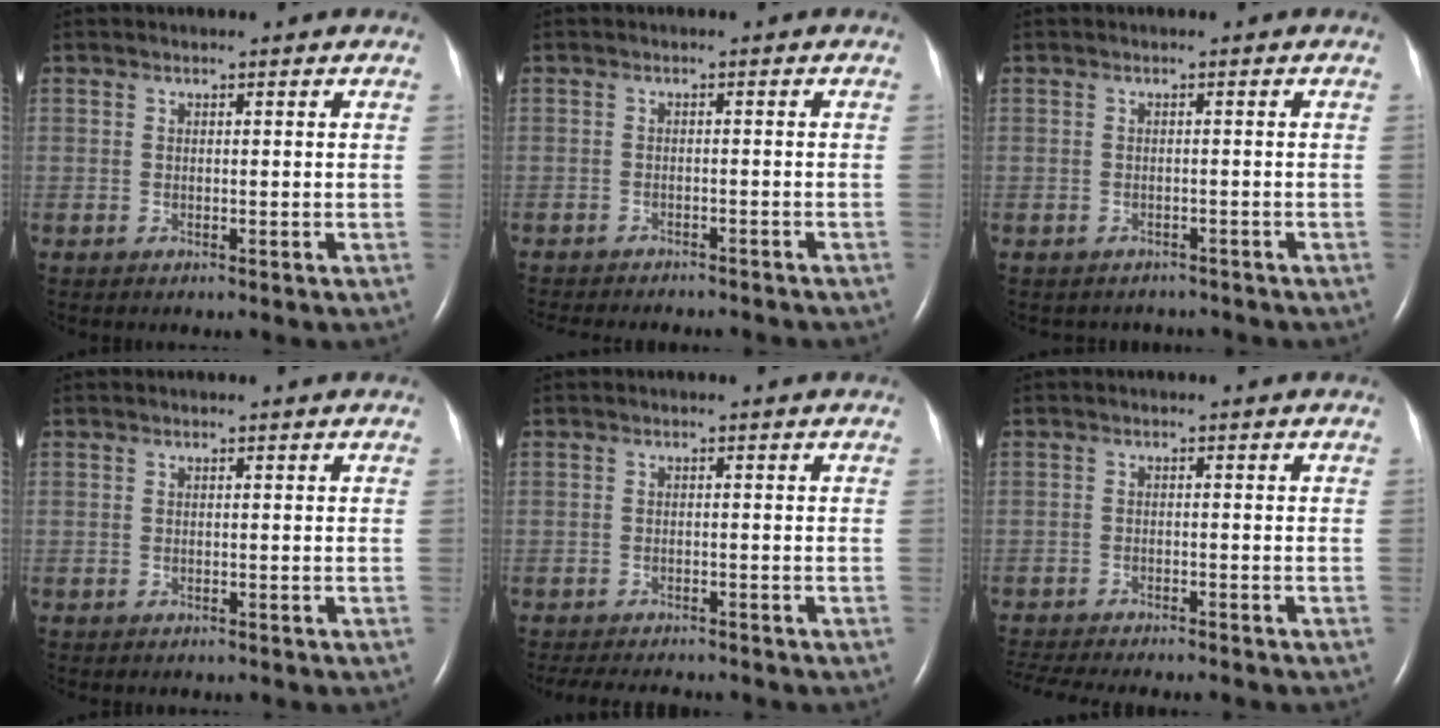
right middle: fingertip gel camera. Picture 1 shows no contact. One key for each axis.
{"total": 13.1, "fx": -11.7, "fy": 3.1, "fz": 5.1, "tx": -0.088, "ty": -0.016, "tz": -0.138}
{"total": 3.5, "fx": -3.2, "fy": 1.6, "fz": 0.1, "tx": -0.007, "ty": 0.003, "tz": -0.037}
{"total": 1.1, "fx": -1.0, "fy": 0.4, "fz": 0.4, "tx": -0.014, "ty": -0.002, "tz": -0.010}
{"total": 9.0, "fx": -8.1, "fy": 2.1, "fz": 3.3, "tx": -0.054, "ty": -0.010, "tz": -0.108}
{"total": 13.8, "fx": -12.3, "fy": 2.1, "fz": 5.9, "tx": -0.107, "ty": -0.025, "tz": -0.167}